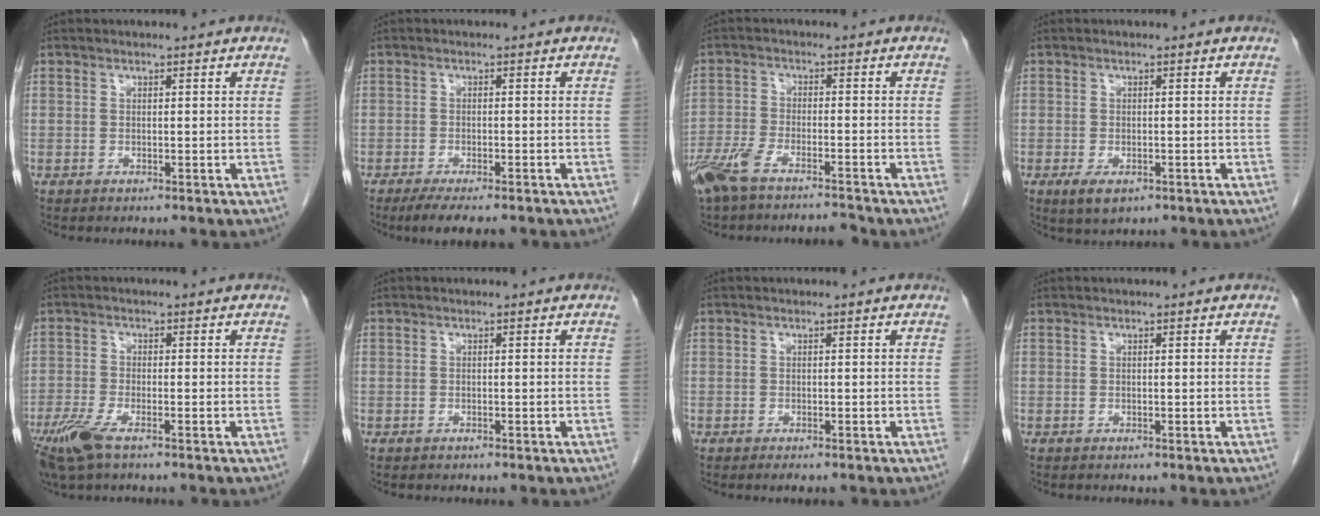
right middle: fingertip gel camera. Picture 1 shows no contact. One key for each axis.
{"total": 5.9, "fx": -4.6, "fy": 1.2, "fz": 3.5, "tx": -0.050, "ty": -0.011, "tz": -0.070}
{"total": 8.2, "fx": -6.9, "fy": 1.6, "fz": 4.2, "tx": -0.085, "ty": -0.009, "tz": -0.125}
{"total": 3.3, "fx": -1.6, "fy": 1.6, "fz": 2.4, "tx": -0.045, "ty": -0.005, "tz": -0.018}
{"total": 6.3, "fx": -4.1, "fy": 1.6, "fz": 4.5, "tx": -0.098, "ty": -0.017, "tz": -0.078}
{"total": 0.0}
{"total": 1.1, "fx": -0.8, "fy": 0.3, "fz": 0.7, "tx": -0.010, "ty": -0.002, "tz": -0.009}
{"total": 0.0}